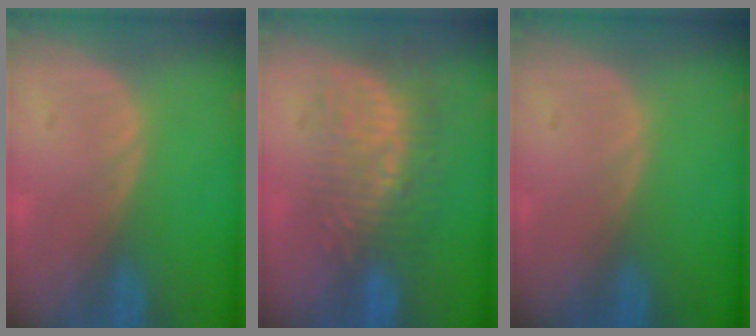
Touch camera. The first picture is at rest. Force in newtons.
{"total": 9.6, "press": 8.5, "slide": 4.4}
{"total": 0.0}